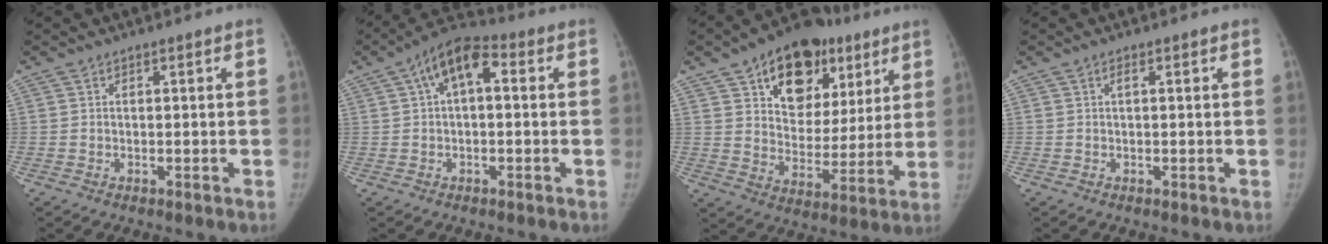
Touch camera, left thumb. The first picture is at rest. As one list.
[{"total": 9.2, "force": [2.2, 4.5, 7.7], "torque": [-0.123, 0.033, 0.024]}, {"total": 20.6, "force": [10.5, 13.3, 11.7], "torque": [-0.120, -0.022, 0.161]}, {"total": 0.9, "force": [0.3, 0.3, 0.8], "torque": [-0.016, 0.002, 0.001]}]